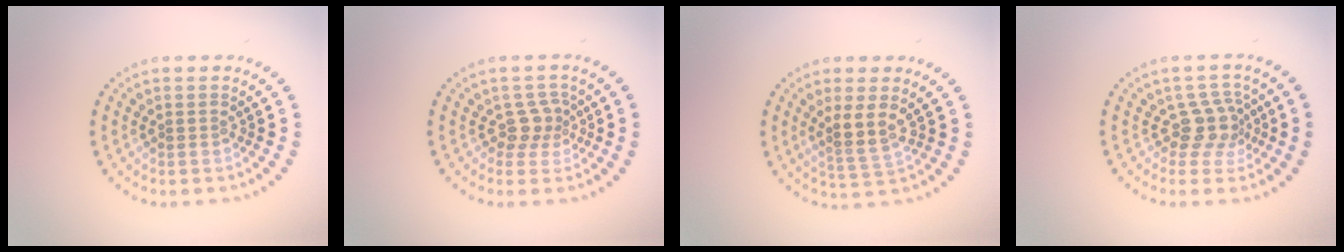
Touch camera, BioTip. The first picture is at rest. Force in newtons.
{"total": 2.1, "press": 1.5, "slide": 1.4}
{"total": 2.7, "press": 2.1, "slide": 1.7}
{"total": 2.7, "press": 2.0, "slide": 1.9}